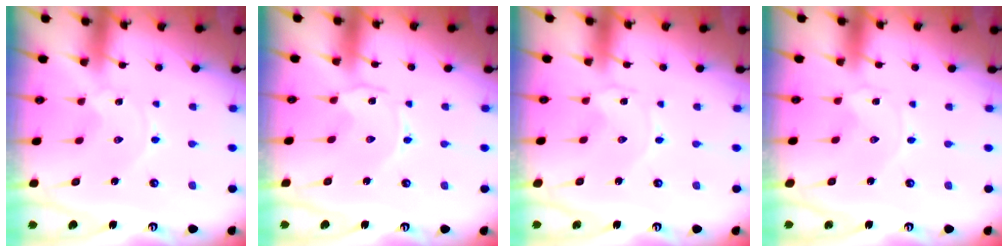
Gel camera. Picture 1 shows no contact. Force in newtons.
{"total": 0.6, "press": 0.4, "slide": 0.4}
{"total": 0.0}
{"total": 0.0}